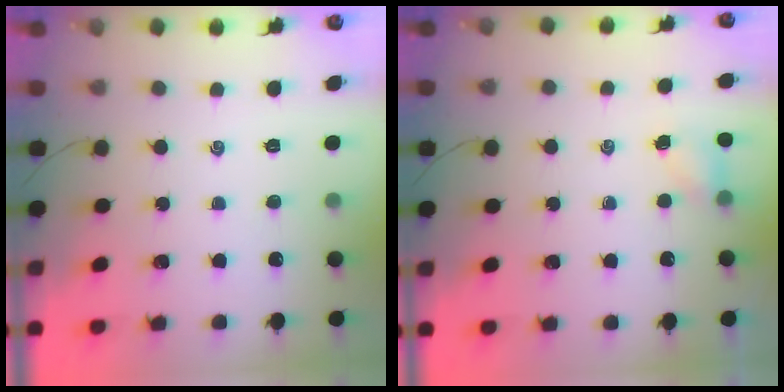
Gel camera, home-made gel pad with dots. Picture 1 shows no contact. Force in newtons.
{"total": 3.6, "press": 3.5, "slide": 1.1}